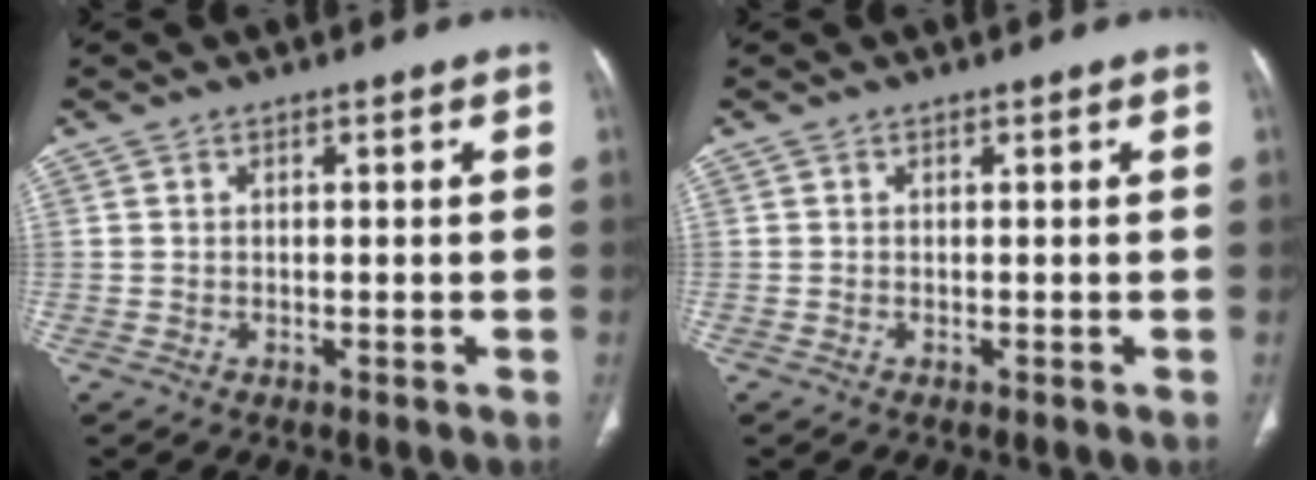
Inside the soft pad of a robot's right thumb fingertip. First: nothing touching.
{"total": 0.0}